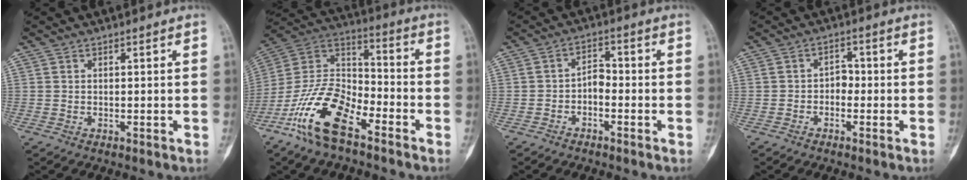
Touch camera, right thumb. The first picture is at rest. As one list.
[{"total": 16.9, "force": [-9.9, 7.3, 11.5], "torque": [-0.218, 0.062, -0.197]}, {"total": 3.5, "force": [-1.6, 2.1, 2.2], "torque": [-0.027, 0.028, -0.036]}, {"total": 2.7, "force": [-0.9, 2.0, 1.5], "torque": [-0.007, 0.017, -0.025]}]